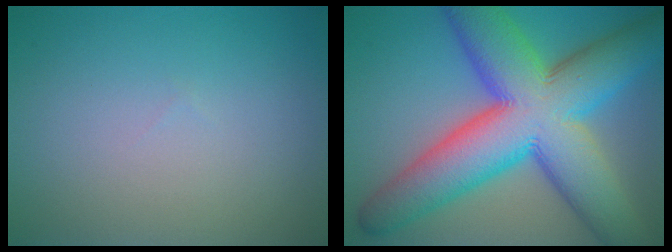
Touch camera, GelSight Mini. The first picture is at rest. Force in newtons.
{"total": 15.5, "press": 15.5, "slide": 0.1}